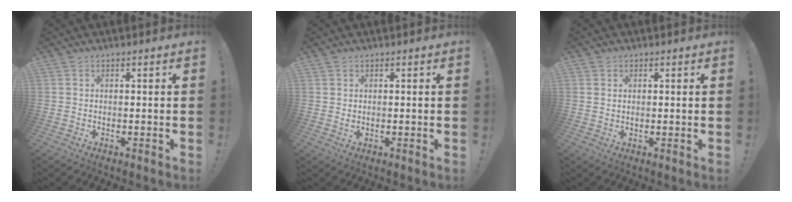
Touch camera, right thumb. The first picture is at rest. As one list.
[{"total": 1.0, "force": [0.5, 0.8, 0.3], "torque": [0.010, -0.005, 0.006]}, {"total": 1.8, "force": [0.9, 1.4, 0.5], "torque": [-0.003, -0.001, 0.015]}]